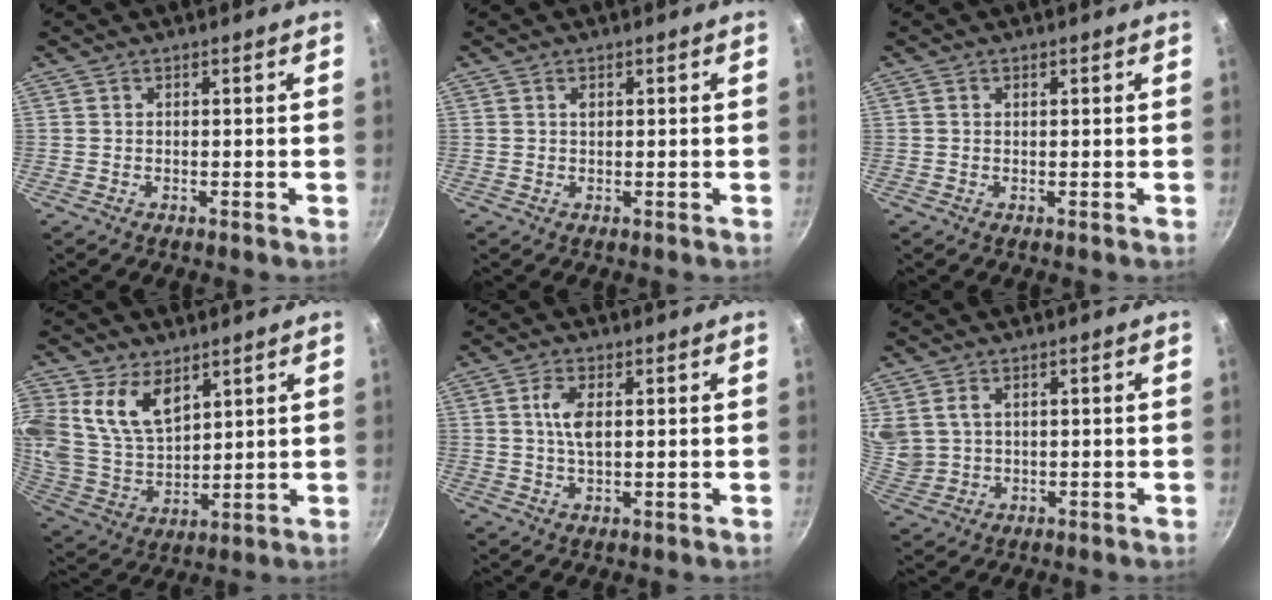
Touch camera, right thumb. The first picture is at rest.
{"total": 1.0, "force": [0.4, 0.6, 0.6], "torque": [-0.009, 0.002, 0.007]}
{"total": 0.7, "force": [0.3, 0.6, 0.3], "torque": [-0.004, 0.004, 0.004]}
{"total": 14.6, "force": [6.8, 9.4, 8.8], "torque": [-0.171, -0.036, 0.143]}
{"total": 5.3, "force": [1.1, 2.4, 4.6], "torque": [-0.091, 0.003, 0.021]}
{"total": 7.5, "force": [2.8, 5.6, 4.1], "torque": [-0.076, -0.008, 0.066]}